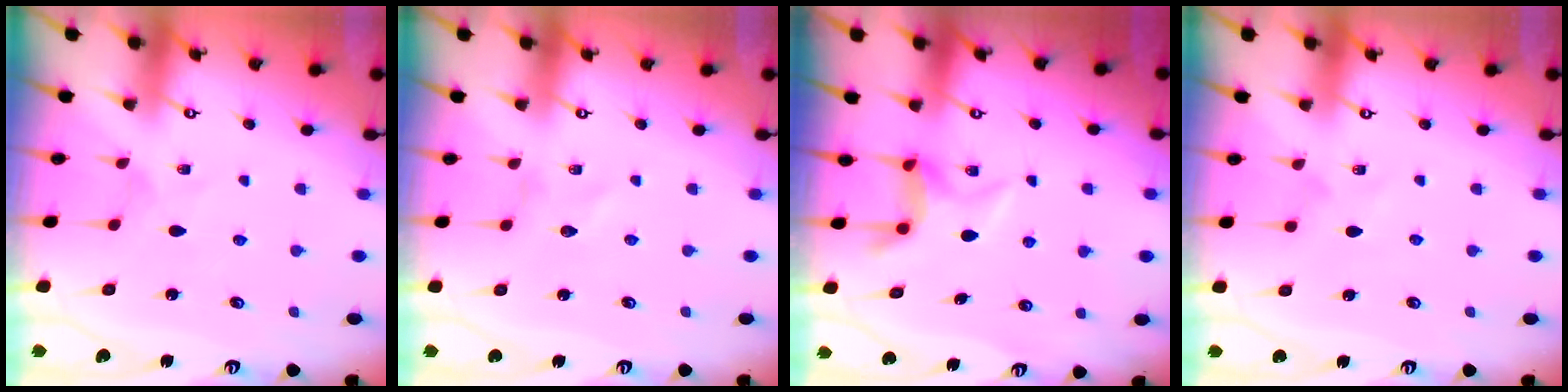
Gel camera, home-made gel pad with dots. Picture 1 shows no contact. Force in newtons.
{"total": 0.0}
{"total": 5.6, "press": 5.6, "slide": 0.1}
{"total": 1.3, "press": 1.3, "slide": 0.4}